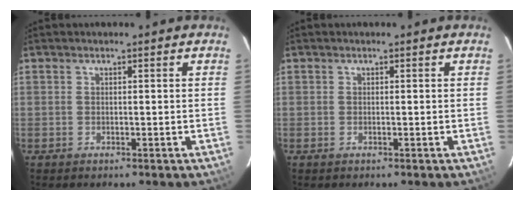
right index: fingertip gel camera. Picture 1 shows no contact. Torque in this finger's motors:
{"motor_torque": [0.07, -0.02, 0.04, 0.01]}